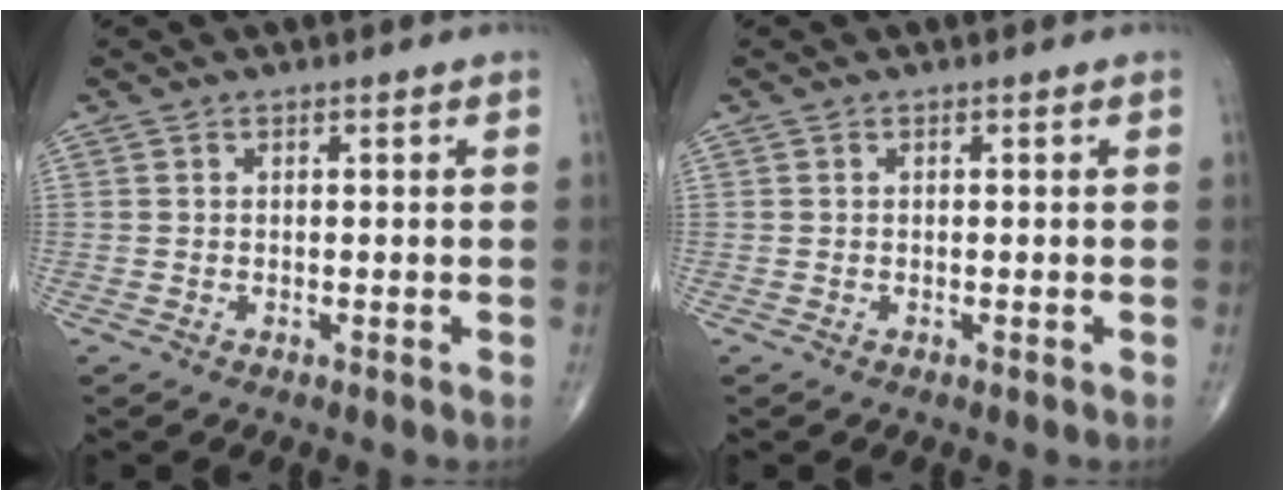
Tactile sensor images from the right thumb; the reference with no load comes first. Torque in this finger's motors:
{"motor_torque": [0.07, 0.08, -0.02, -0.02, 0.01]}